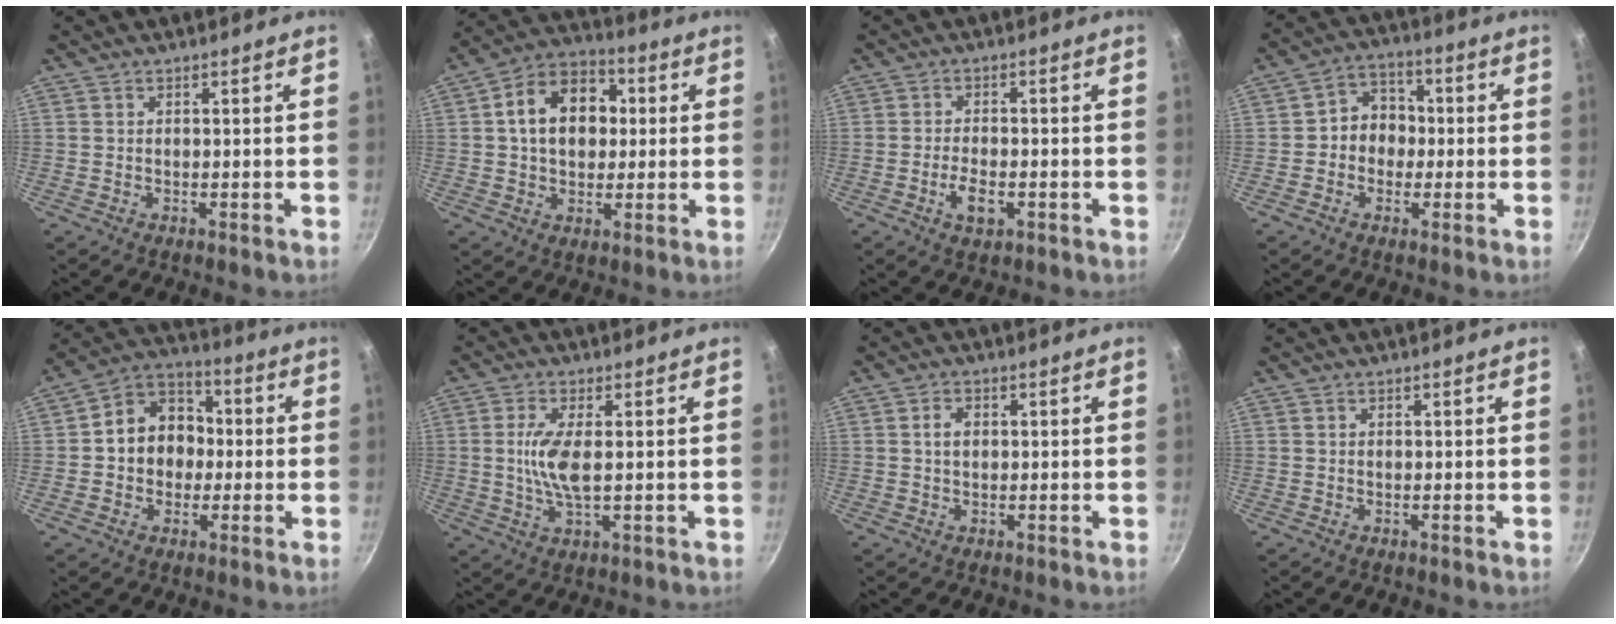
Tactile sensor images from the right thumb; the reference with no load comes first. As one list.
[{"total": 14.1, "force": [2.0, 10.3, 9.4], "torque": [-0.117, 0.025, 0.017]}, {"total": 4.8, "force": [-1.7, 2.3, 3.8], "torque": [-0.069, 0.010, -0.032]}, {"total": 7.6, "force": [-0.5, 6.5, 3.8], "torque": [-0.014, 0.021, -0.021]}, {"total": 12.4, "force": [-0.2, 10.4, 6.9], "torque": [-0.063, 0.032, -0.024]}, {"total": 3.6, "force": [0.2, 1.0, 3.4], "torque": [-0.080, -0.001, 0.004]}, {"total": 2.6, "force": [0.3, 1.9, 1.8], "torque": [-0.022, 0.007, 0.004]}, {"total": 0.0}]